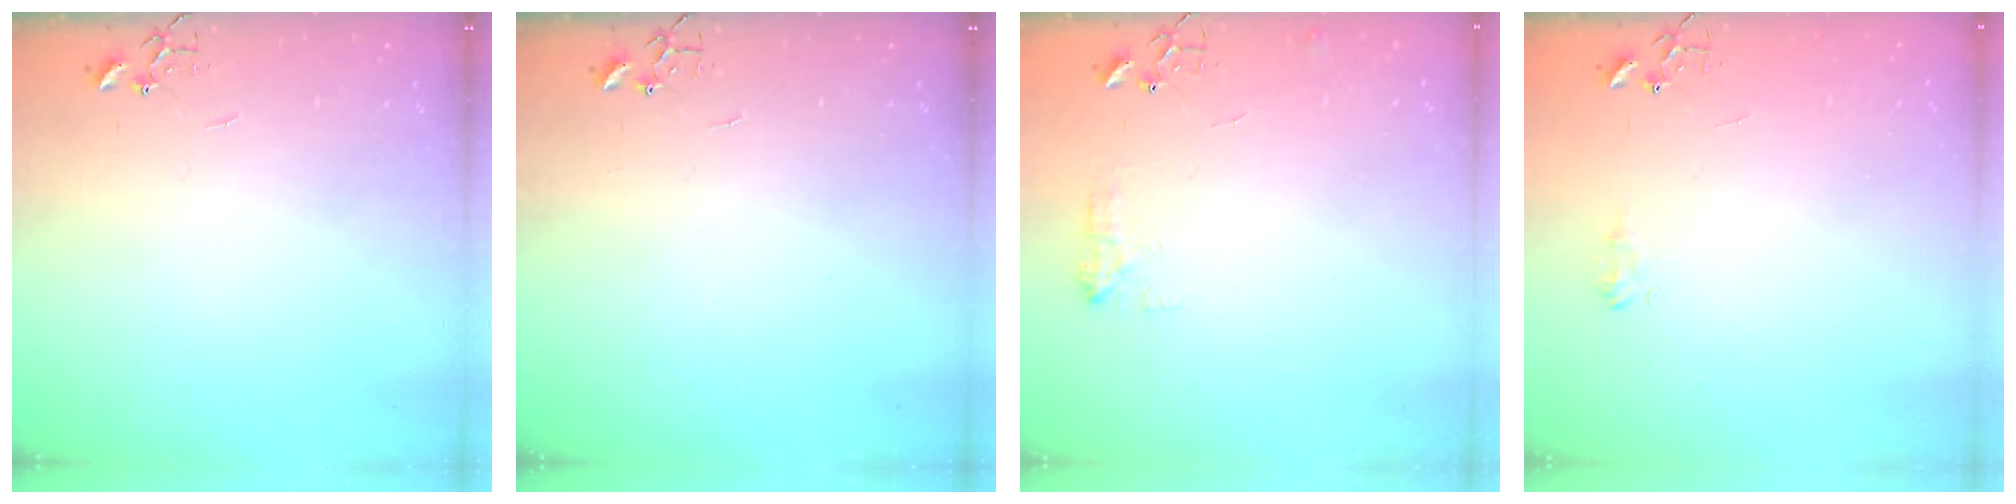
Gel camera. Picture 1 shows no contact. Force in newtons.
{"total": 0.0}
{"total": 7.4, "press": 7.4, "slide": 0.5}
{"total": 6.0, "press": 5.9, "slide": 0.7}